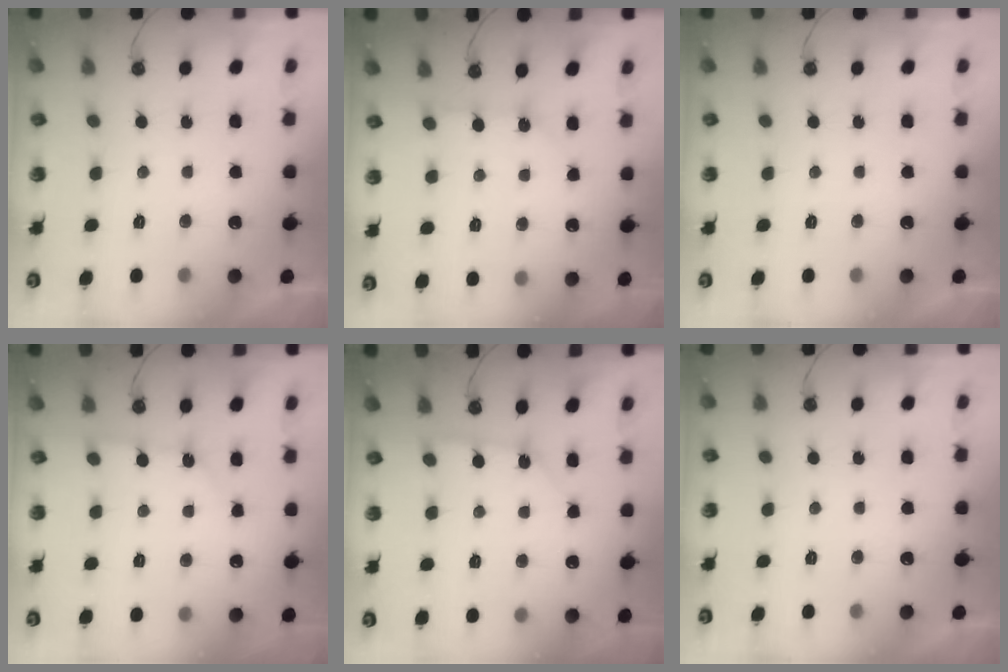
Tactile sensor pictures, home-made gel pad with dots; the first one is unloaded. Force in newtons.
{"total": 2.4, "press": 2.4, "slide": 0.1}
{"total": 0.0}
{"total": 1.9, "press": 1.9, "slide": 0.2}
{"total": 2.5, "press": 2.5, "slide": 0.3}
{"total": 0.0}